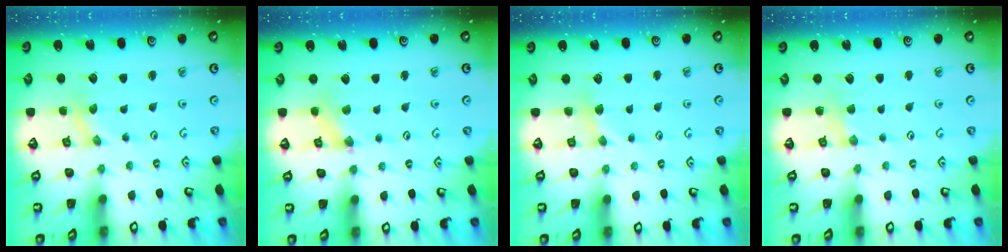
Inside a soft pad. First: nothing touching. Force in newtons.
{"total": 2.3, "press": 2.3, "slide": 0.4}
{"total": 2.1, "press": 2.0, "slide": 0.4}
{"total": 2.1, "press": 2.1, "slide": 0.4}